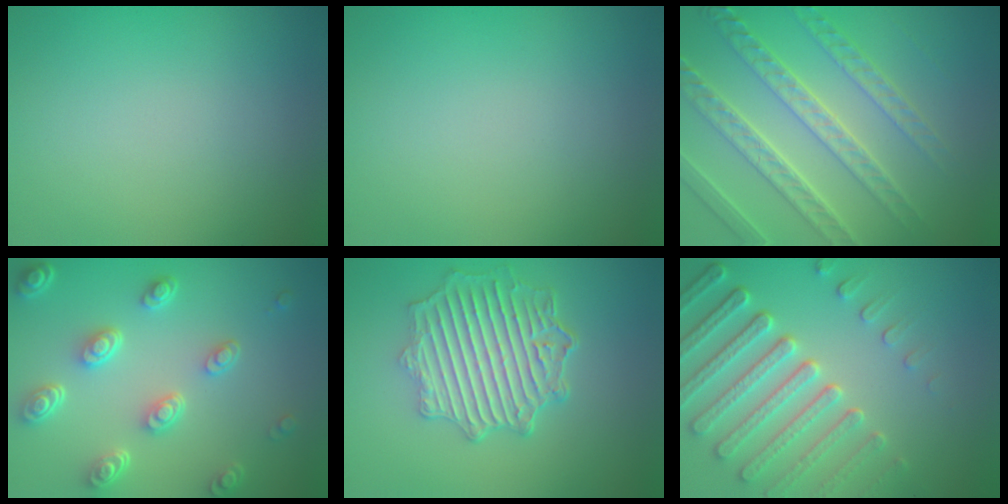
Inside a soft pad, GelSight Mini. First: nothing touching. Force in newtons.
{"total": 0.0}
{"total": 5.1, "press": 4.9, "slide": 1.7}
{"total": 4.8, "press": 3.5, "slide": 3.2}
{"total": 5.7, "press": 5.0, "slide": 2.8}
{"total": 6.8, "press": 5.3, "slide": 4.2}